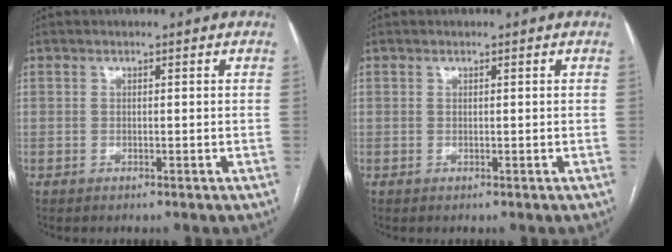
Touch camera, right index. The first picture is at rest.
{"total": 0.0}